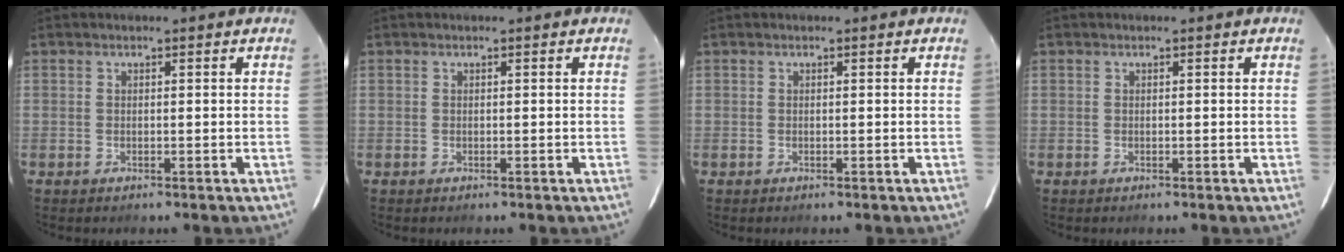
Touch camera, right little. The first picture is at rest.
{"total": 0.0}
{"total": 0.0}
{"total": 0.0}